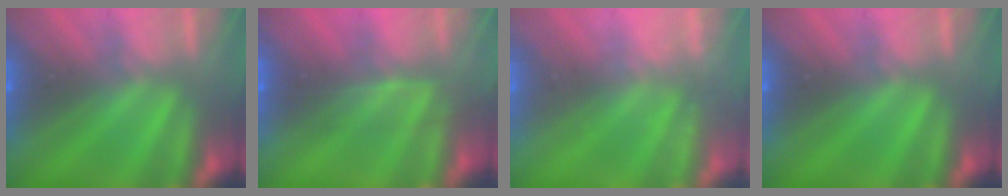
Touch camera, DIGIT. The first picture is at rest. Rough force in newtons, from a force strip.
{"total": 2.5}
{"total": 2.2}
{"total": 0.0}